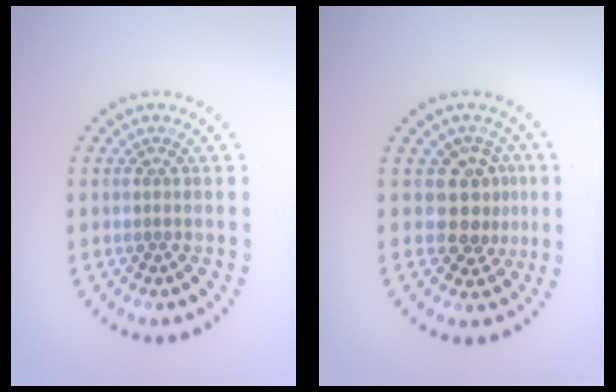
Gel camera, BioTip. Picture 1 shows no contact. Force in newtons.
{"total": 3.3, "press": 2.8, "slide": 1.6}